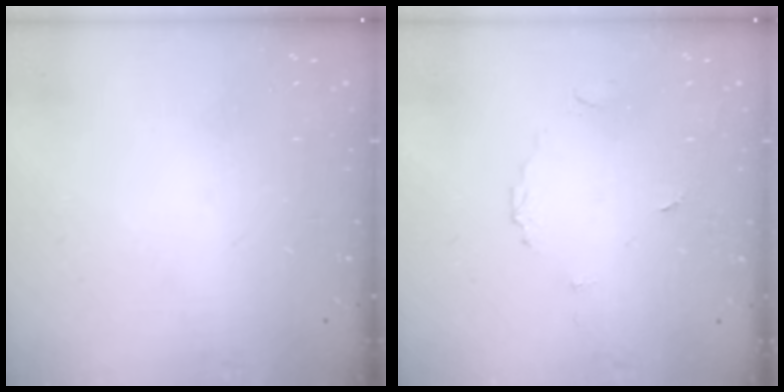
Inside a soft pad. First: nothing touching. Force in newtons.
{"total": 3.8, "press": 3.8, "slide": 0.4}